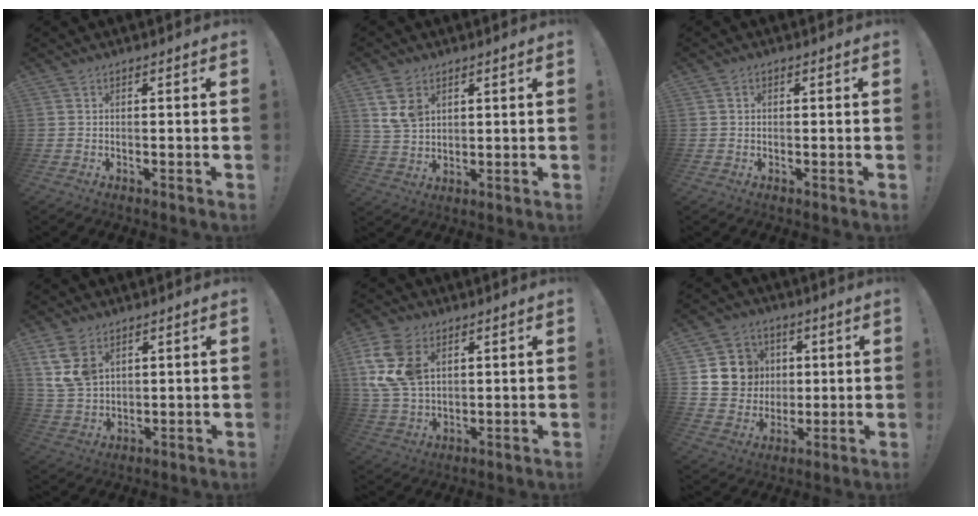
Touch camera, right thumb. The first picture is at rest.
{"total": 8.1, "force": [4.0, 5.6, 4.4], "torque": [-0.078, -0.013, 0.079]}
{"total": 0.8, "force": [0.0, 0.7, 0.3], "torque": [-0.005, 0.003, 0.001]}
{"total": 9.4, "force": [4.8, 6.5, 4.9], "torque": [-0.090, -0.016, 0.098]}
{"total": 14.7, "force": [5.2, 10.3, 9.1], "torque": [-0.178, -0.016, 0.104]}
{"total": 11.3, "force": [2.5, 10.6, 2.9], "torque": [-0.039, -0.005, 0.061]}